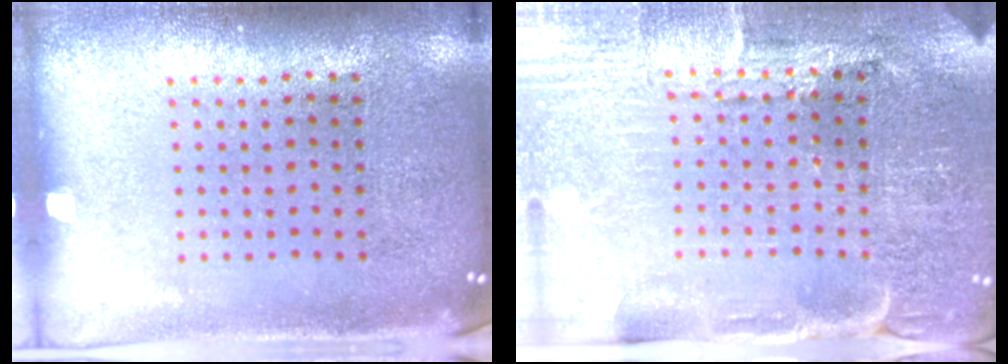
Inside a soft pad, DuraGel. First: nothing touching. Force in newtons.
{"total": 3.8, "press": 3.7, "slide": 0.8}